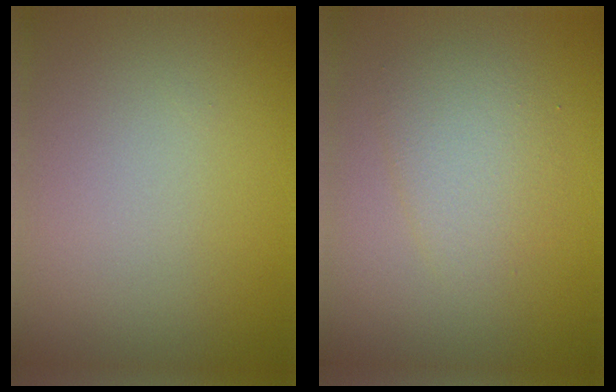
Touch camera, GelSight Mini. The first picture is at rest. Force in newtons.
{"total": 2.7, "press": 2.7, "slide": 0.1}